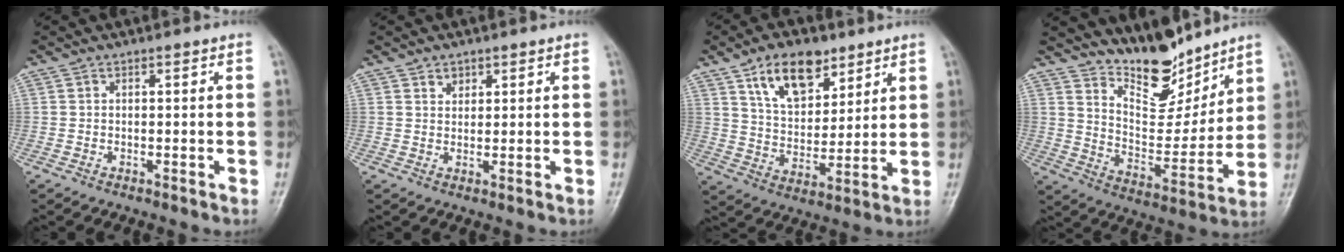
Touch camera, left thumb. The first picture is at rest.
{"total": 2.0, "force": [1.3, 1.4, 0.4], "torque": [0.009, -0.007, 0.019]}
{"total": 12.9, "force": [7.6, 7.2, 7.6], "torque": [-0.095, -0.040, 0.138]}
{"total": 13.2, "force": [11.2, 5.2, 4.7], "torque": [-0.041, -0.084, 0.203]}